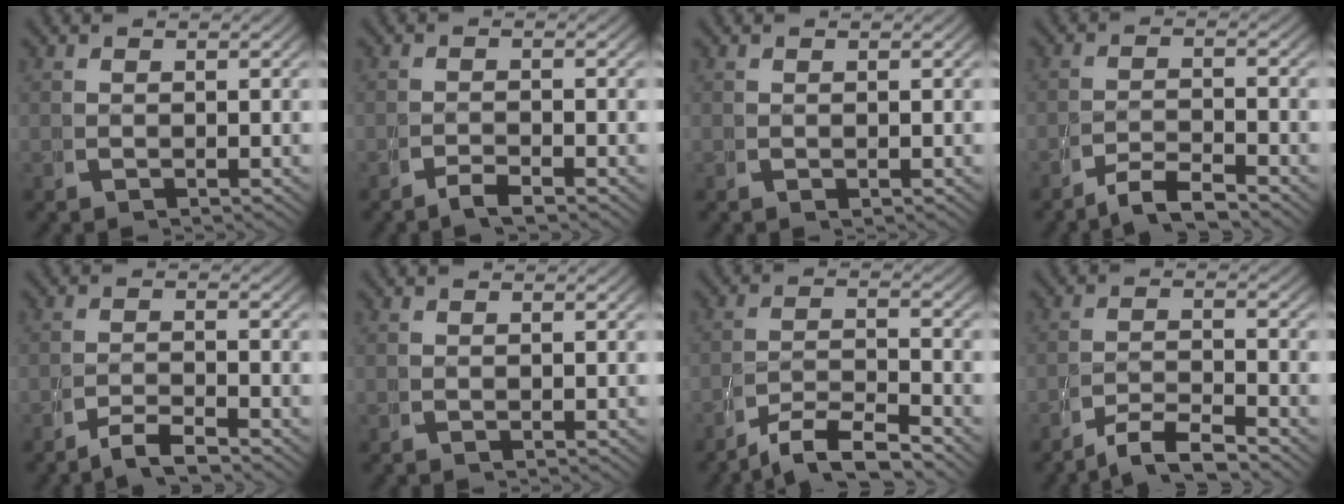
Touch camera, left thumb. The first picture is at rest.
{"total": 1.6, "force": [-1.5, 0.2, 0.7], "torque": [-0.009, 0.000, -0.033]}
{"total": 0.0}
{"total": 3.3, "force": [-2.8, 1.0, 1.5], "torque": [-0.014, -0.001, -0.054]}
{"total": 2.6, "force": [-2.3, 0.6, 1.0], "torque": [-0.010, 0.000, -0.048]}
{"total": 0.0}
{"total": 5.0, "force": [-3.0, 2.7, 3.0], "torque": [-0.048, -0.010, -0.052]}
{"total": 3.7, "force": [-2.7, 1.6, 2.1], "torque": [-0.023, -0.002, -0.051]}